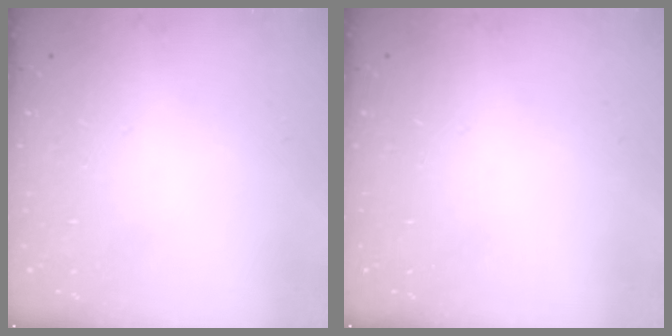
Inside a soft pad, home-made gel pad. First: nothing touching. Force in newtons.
{"total": 0.0}